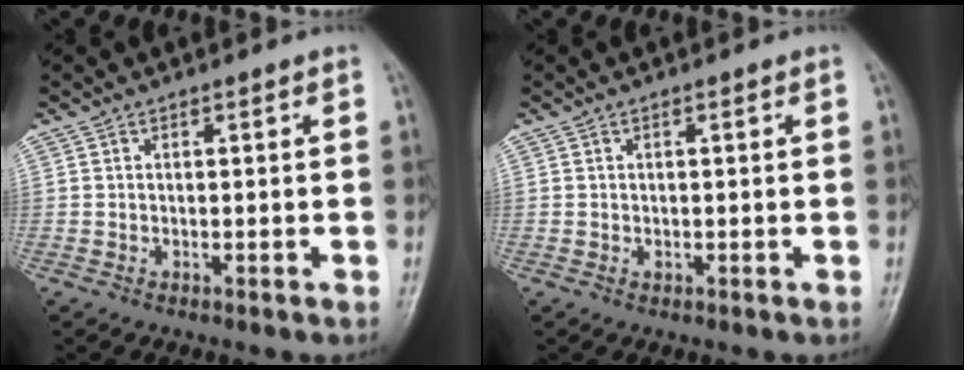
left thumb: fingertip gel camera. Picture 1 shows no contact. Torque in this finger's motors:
{"motor_torque": [-0.40, 0.18, -0.06, 0.06, -0.02]}